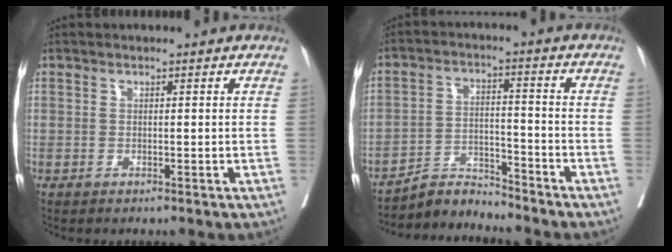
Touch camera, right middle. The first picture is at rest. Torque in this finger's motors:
{"motor_torque": [0.20, -0.19, -0.01, 0.01]}